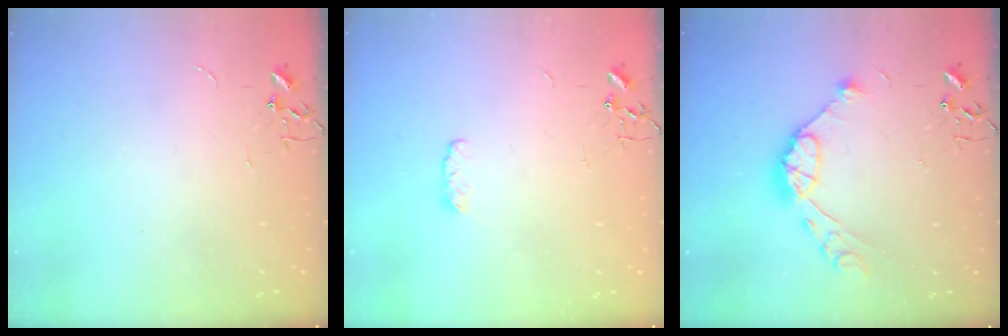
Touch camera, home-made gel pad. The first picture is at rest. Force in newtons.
{"total": 4.3, "press": 4.3, "slide": 0.7}
{"total": 11.7, "press": 11.6, "slide": 1.0}